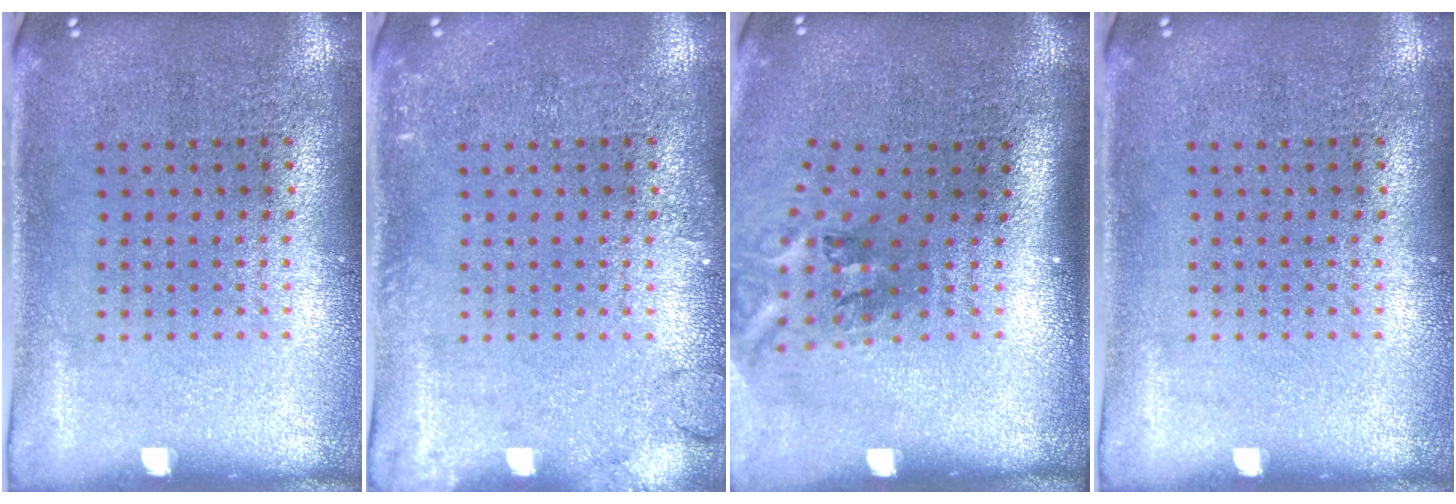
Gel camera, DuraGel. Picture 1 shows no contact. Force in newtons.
{"total": 1.7, "press": 1.7, "slide": 0.3}
{"total": 2.1, "press": 1.3, "slide": 1.6}
{"total": 0.0}